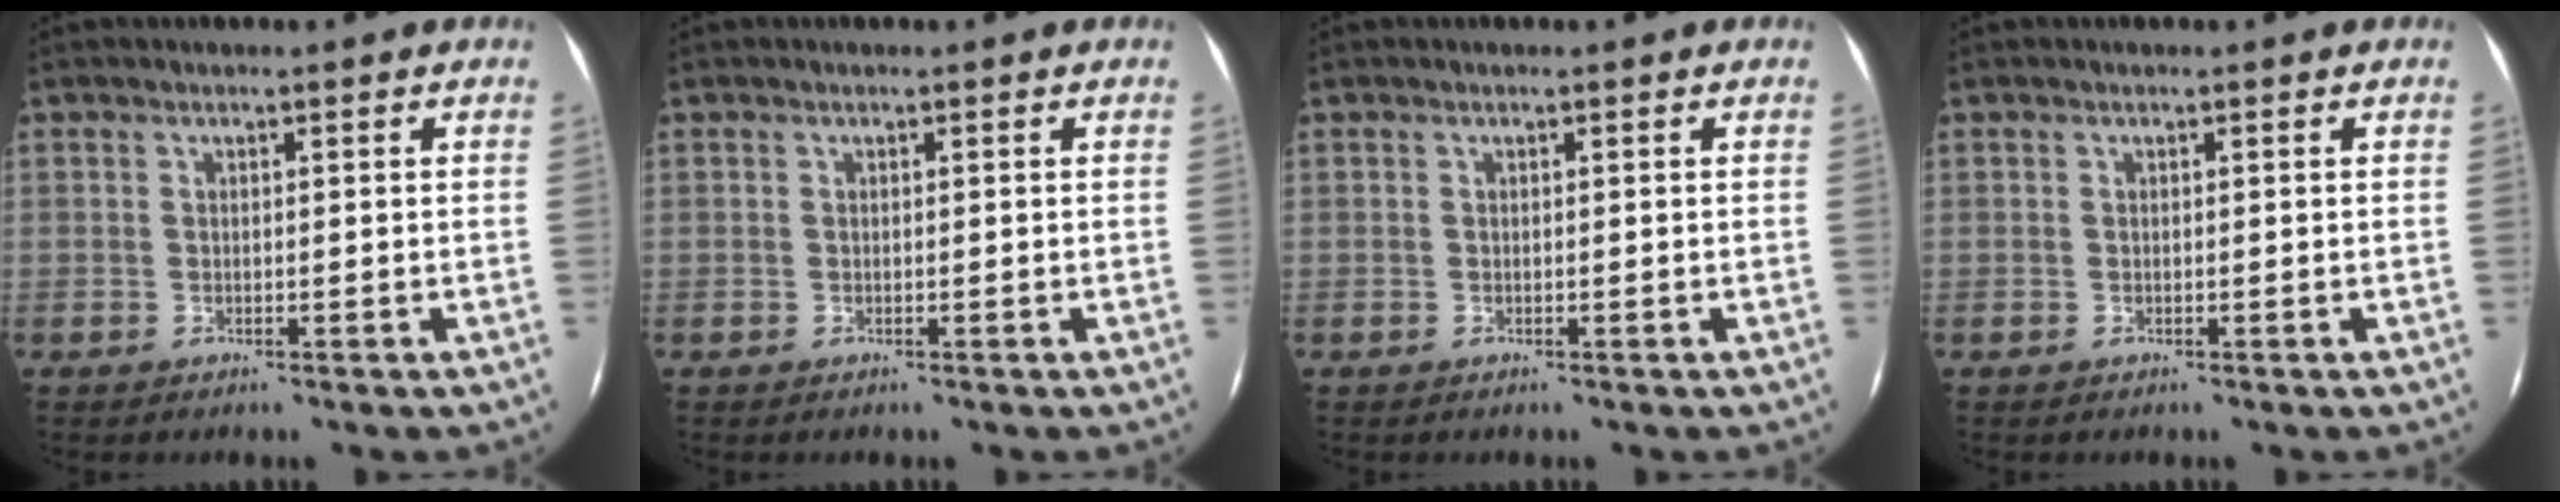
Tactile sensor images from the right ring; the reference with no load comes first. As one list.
[{"total": 0.0}, {"total": 0.0}, {"total": 0.0}]